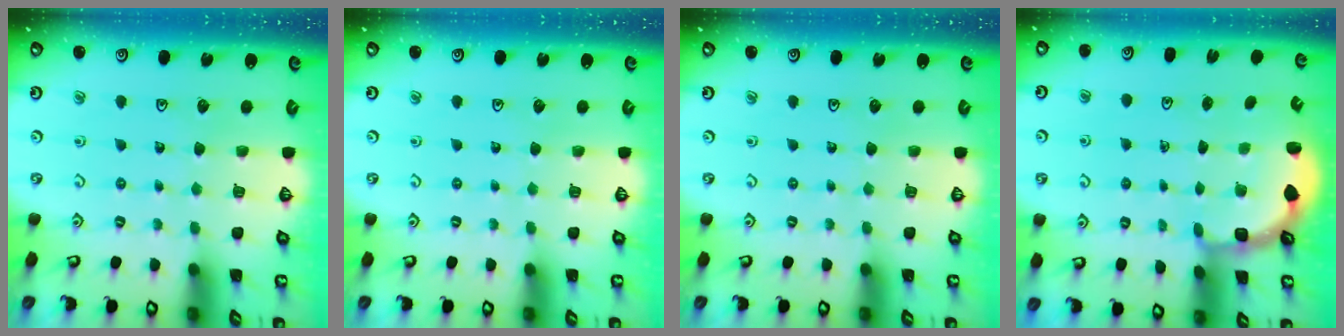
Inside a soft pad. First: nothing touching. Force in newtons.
{"total": 0.0}
{"total": 0.0}
{"total": 2.8, "press": 2.4, "slide": 1.4}